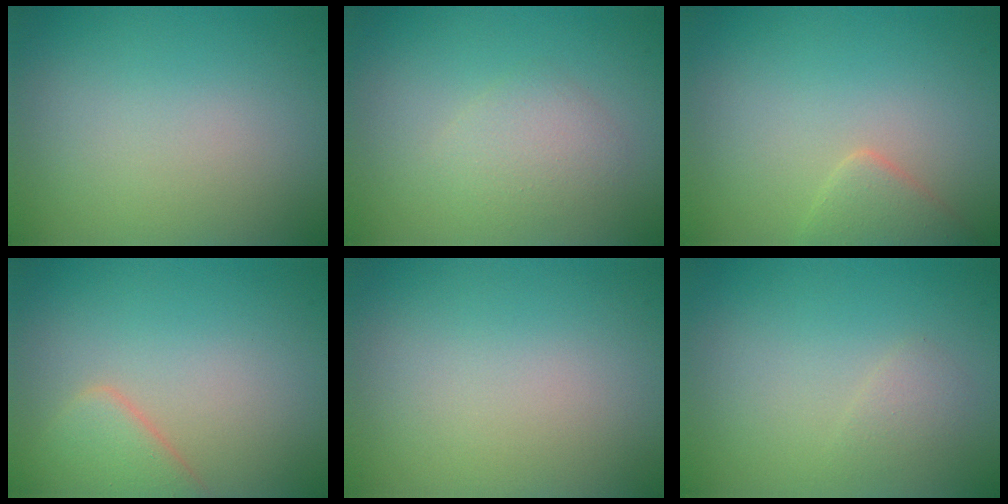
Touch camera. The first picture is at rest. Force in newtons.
{"total": 2.1, "press": 2.1, "slide": 0.0}
{"total": 2.2, "press": 2.2, "slide": 0.1}
{"total": 2.8, "press": 2.8, "slide": 0.3}
{"total": 0.0}
{"total": 1.0, "press": 1.0, "slide": 0.0}